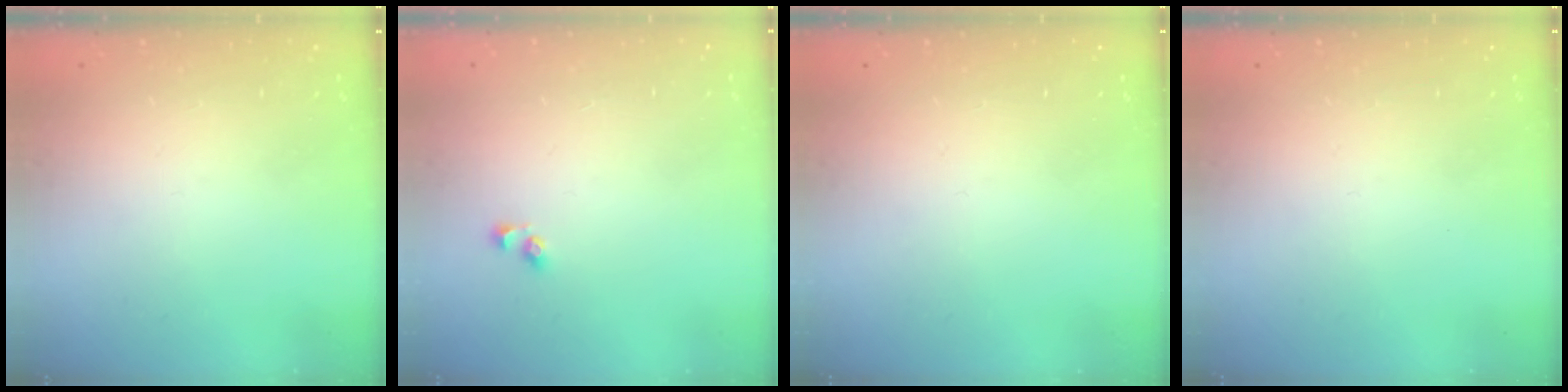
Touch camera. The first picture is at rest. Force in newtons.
{"total": 3.8, "press": 3.8, "slide": 0.7}
{"total": 0.0}
{"total": 0.0}